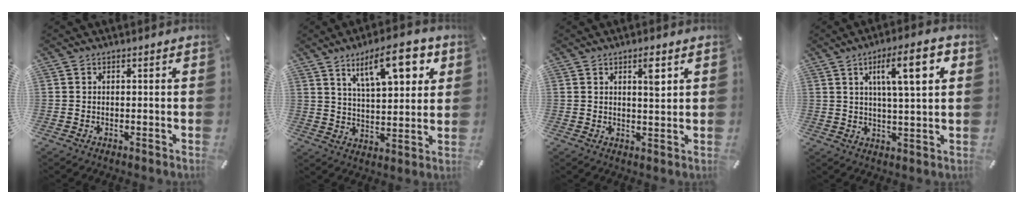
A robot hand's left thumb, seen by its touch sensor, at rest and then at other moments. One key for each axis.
{"total": 14.4, "fx": 7.6, "fy": 5.9, "fz": 10.7, "tx": -0.156, "ty": -0.025, "tz": 0.123}
{"total": 4.3, "fx": 2.0, "fy": 1.1, "fz": 3.7, "tx": -0.055, "ty": -0.007, "tz": 0.026}
{"total": 12.4, "fx": 4.5, "fy": 2.7, "fz": 11.2, "tx": -0.187, "ty": 0.000, "tz": 0.066}